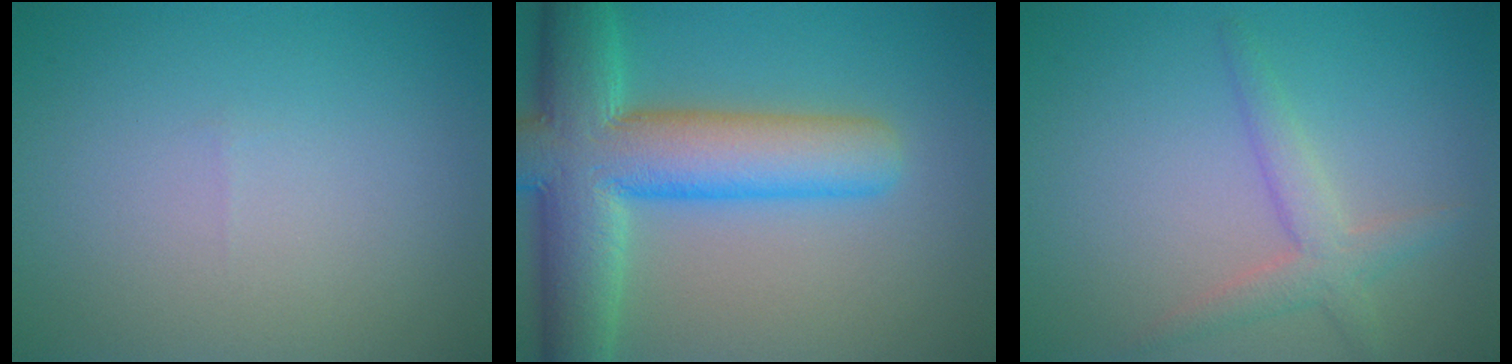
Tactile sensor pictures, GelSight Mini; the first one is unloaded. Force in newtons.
{"total": 10.8, "press": 10.8, "slide": 0.5}
{"total": 2.6, "press": 2.6, "slide": 0.2}